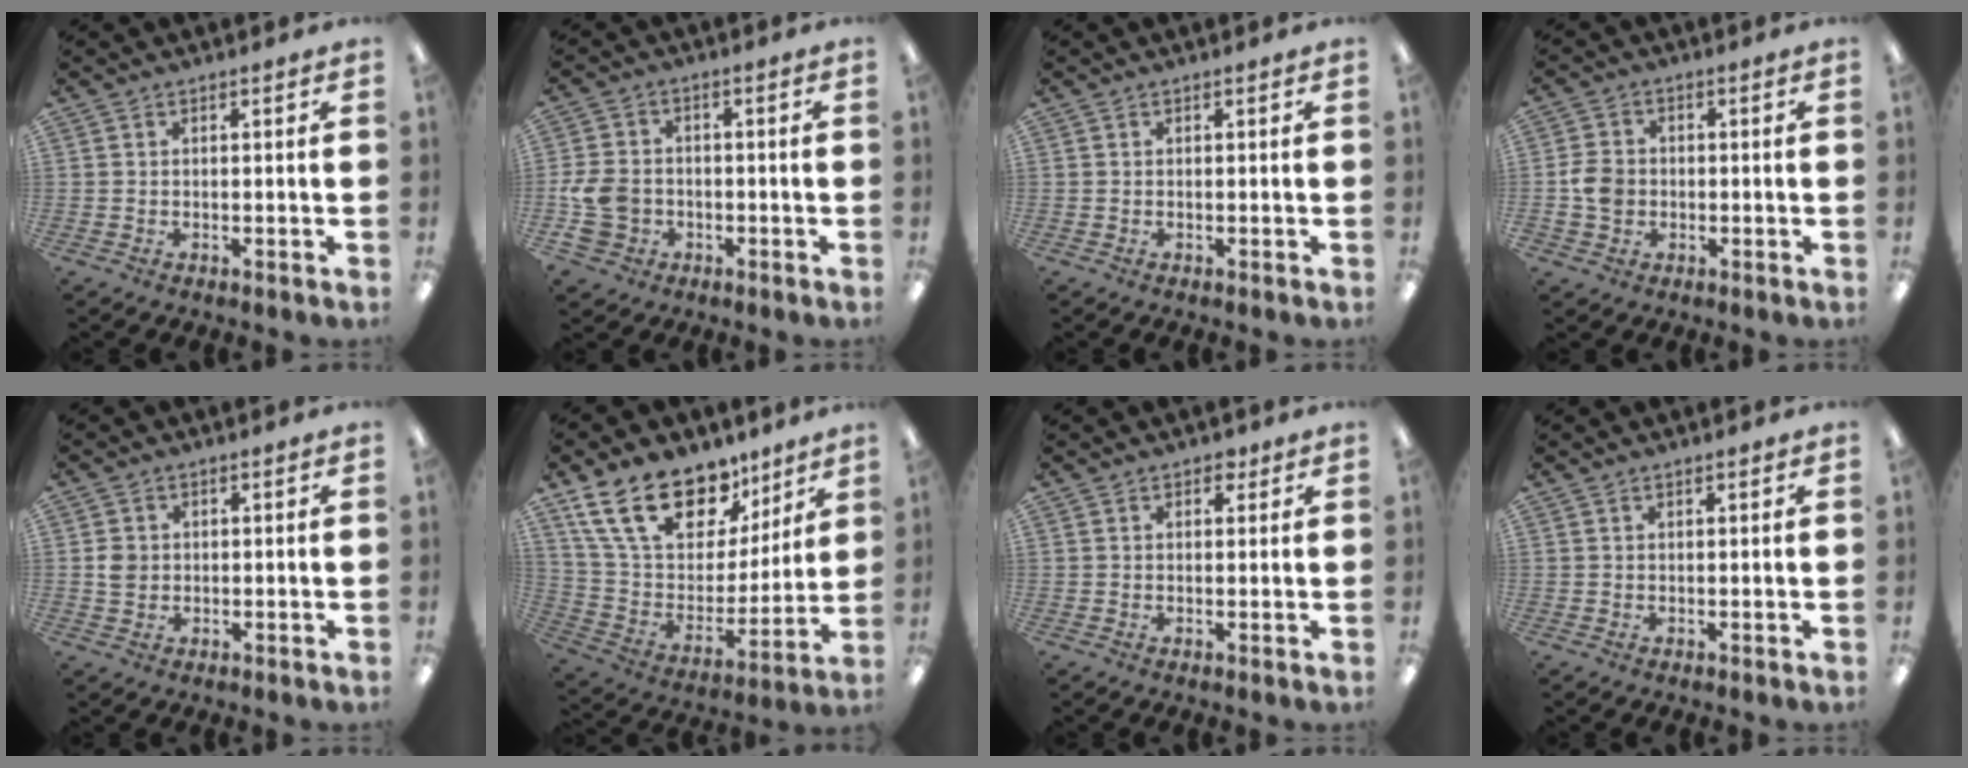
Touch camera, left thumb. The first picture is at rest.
{"total": 9.4, "force": [-2.9, 7.7, 4.7], "torque": [-0.117, 0.023, -0.051]}
{"total": 0.0}
{"total": 5.8, "force": [-1.0, 4.9, 3.0], "torque": [-0.051, 0.007, -0.016]}
{"total": 3.2, "force": [0.0, 2.9, 1.3], "torque": [-0.017, 0.004, -0.001]}
{"total": 21.8, "force": [14.0, 12.3, 11.4], "torque": [-0.199, -0.074, 0.257]}
{"total": 2.1, "force": [1.2, 1.4, 1.1], "torque": [-0.007, -0.003, 0.018]}
{"total": 0.5, "force": [0.4, 0.2, 0.2], "torque": [-0.004, 0.003, 0.007]}